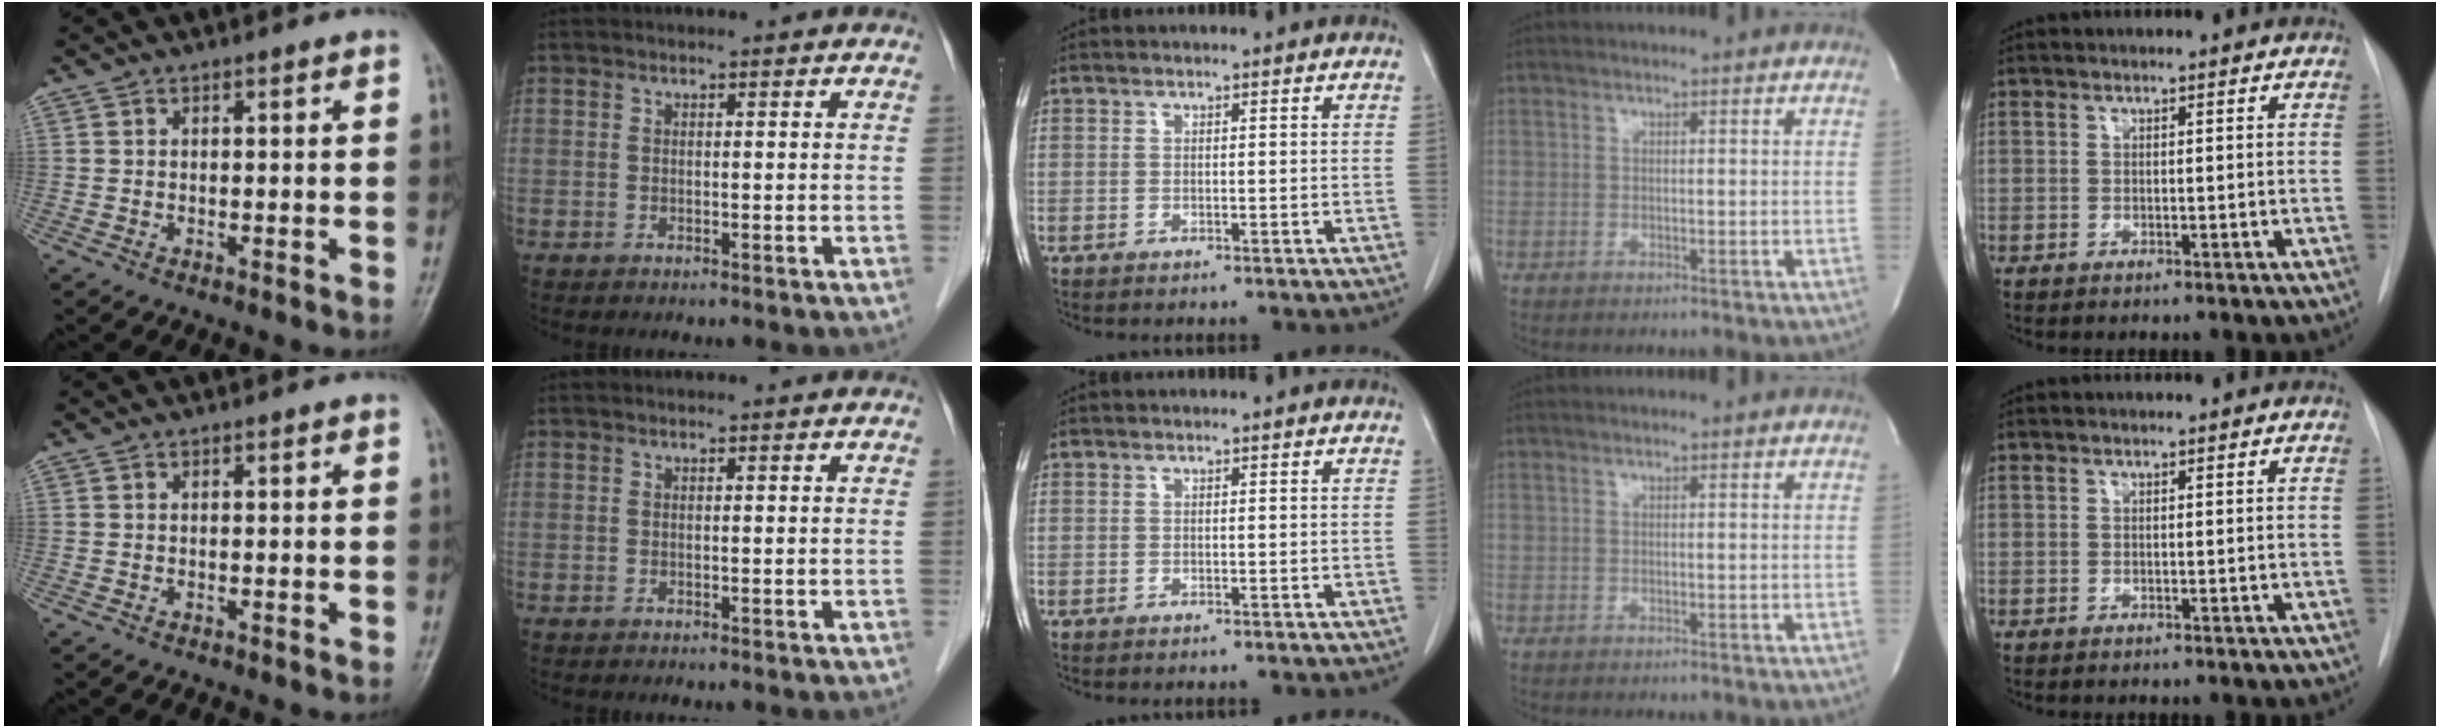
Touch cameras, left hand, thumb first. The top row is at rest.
{}